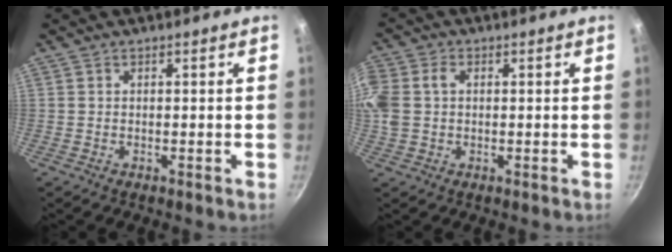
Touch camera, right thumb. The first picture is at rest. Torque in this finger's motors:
{"motor_torque": [0.79, 1.92, 1.02, 0.41, 0.14]}